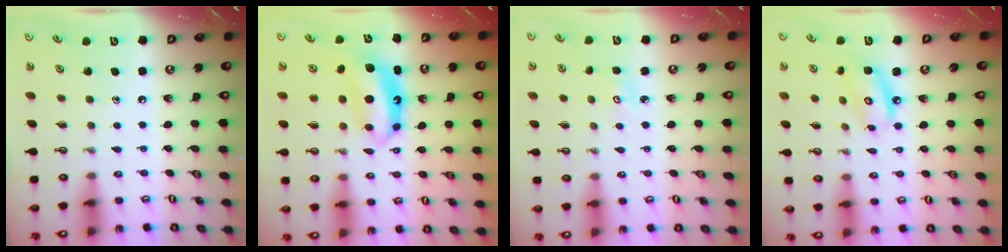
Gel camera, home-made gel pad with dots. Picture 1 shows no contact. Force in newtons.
{"total": 7.8, "press": 7.8, "slide": 0.5}
{"total": 2.8, "press": 2.7, "slide": 0.4}
{"total": 7.8, "press": 7.7, "slide": 0.7}